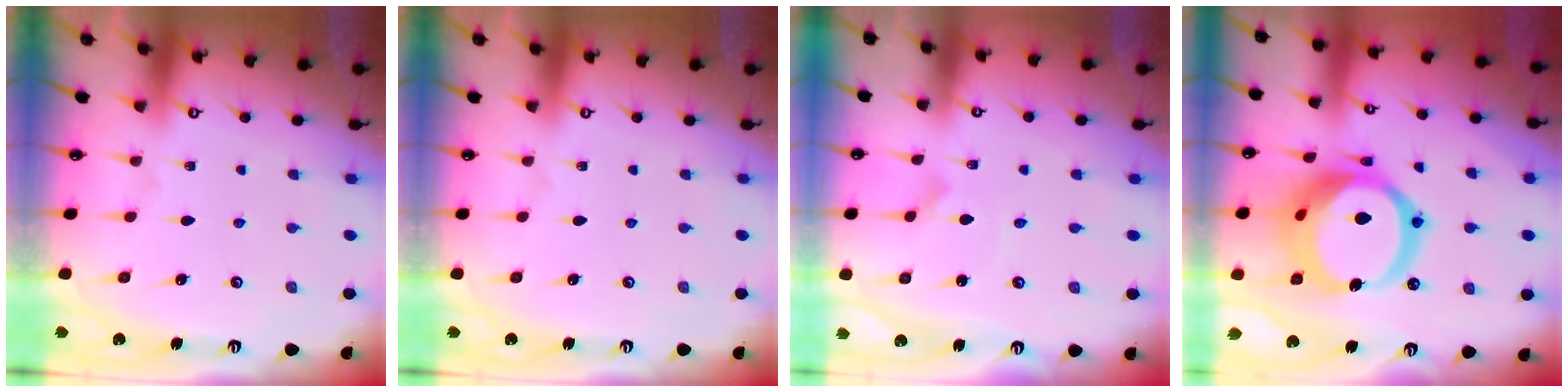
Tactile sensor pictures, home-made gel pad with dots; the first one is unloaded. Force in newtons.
{"total": 0.0}
{"total": 0.8, "press": 0.8, "slide": 0.0}
{"total": 20.3, "press": 20.2, "slide": 2.5}